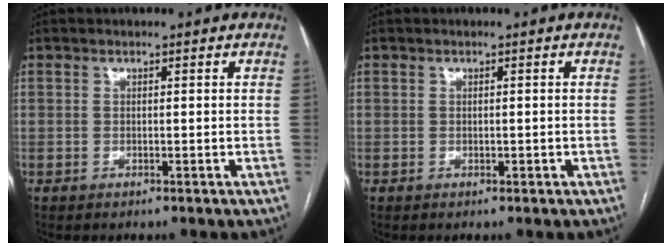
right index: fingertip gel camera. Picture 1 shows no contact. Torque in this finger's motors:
{"motor_torque": [-0.07, -0.01, -0.03, 0.00]}